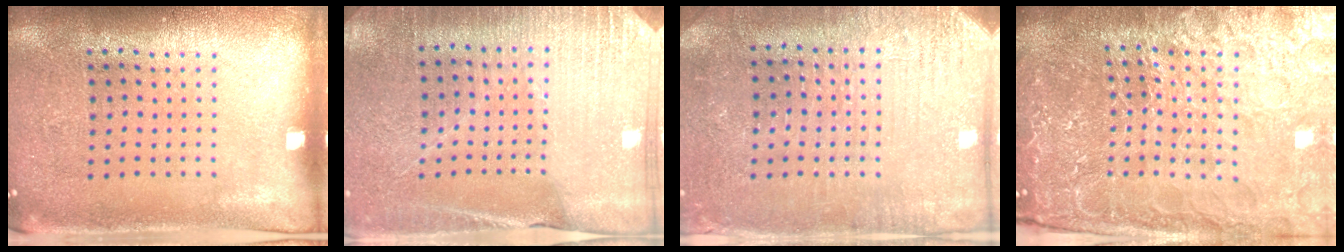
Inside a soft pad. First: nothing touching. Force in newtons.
{"total": 2.9, "press": 2.9, "slide": 0.2}
{"total": 2.9, "press": 2.8, "slide": 0.7}
{"total": 5.7, "press": 5.1, "slide": 2.4}